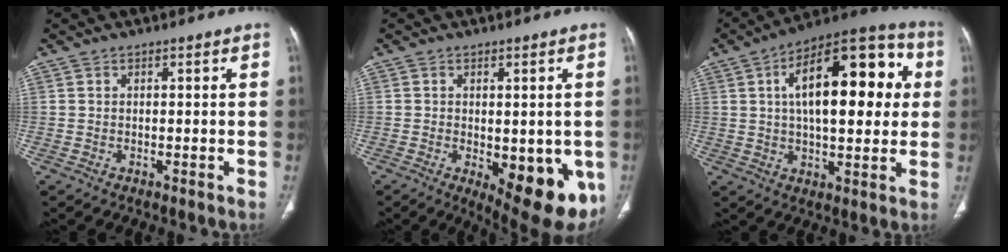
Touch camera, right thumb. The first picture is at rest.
{"total": 15.0, "force": [-4.6, 6.7, 12.6], "torque": [-0.125, -0.015, -0.041]}
{"total": 22.9, "force": [4.6, 10.4, 19.9], "torque": [-0.268, 0.022, 0.057]}